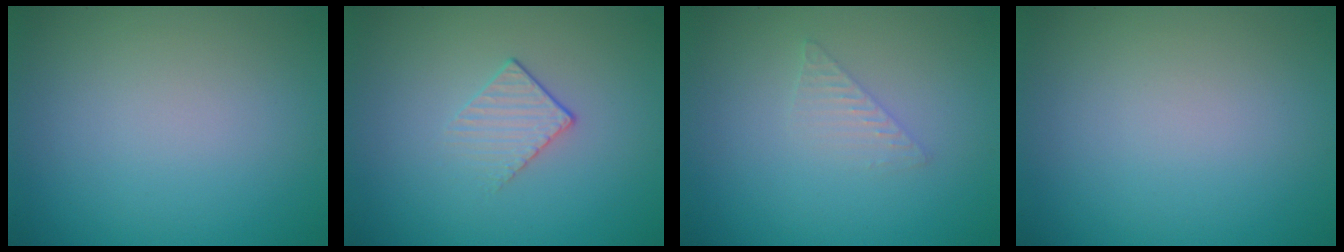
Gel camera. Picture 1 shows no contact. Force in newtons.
{"total": 1.5, "press": 0.9, "slide": 1.2}
{"total": 1.4, "press": 1.4, "slide": 0.1}
{"total": 0.0}